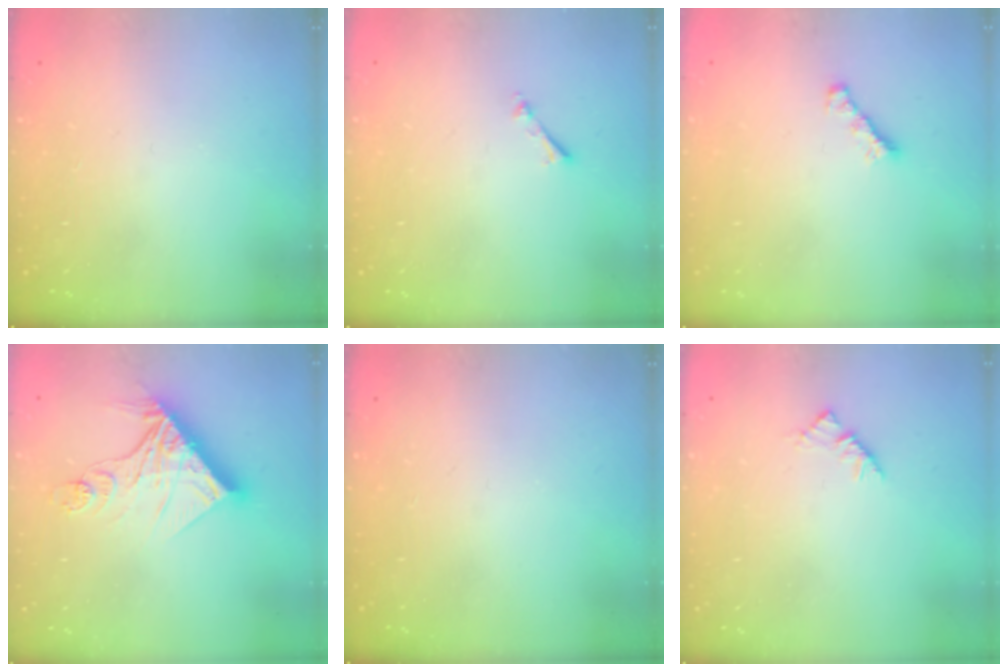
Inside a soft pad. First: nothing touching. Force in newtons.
{"total": 0.6, "press": 0.6, "slide": 0.2}
{"total": 1.6, "press": 1.4, "slide": 0.6}
{"total": 13.9, "press": 13.9, "slide": 0.7}
{"total": 0.0}
{"total": 2.9, "press": 2.8, "slide": 0.7}